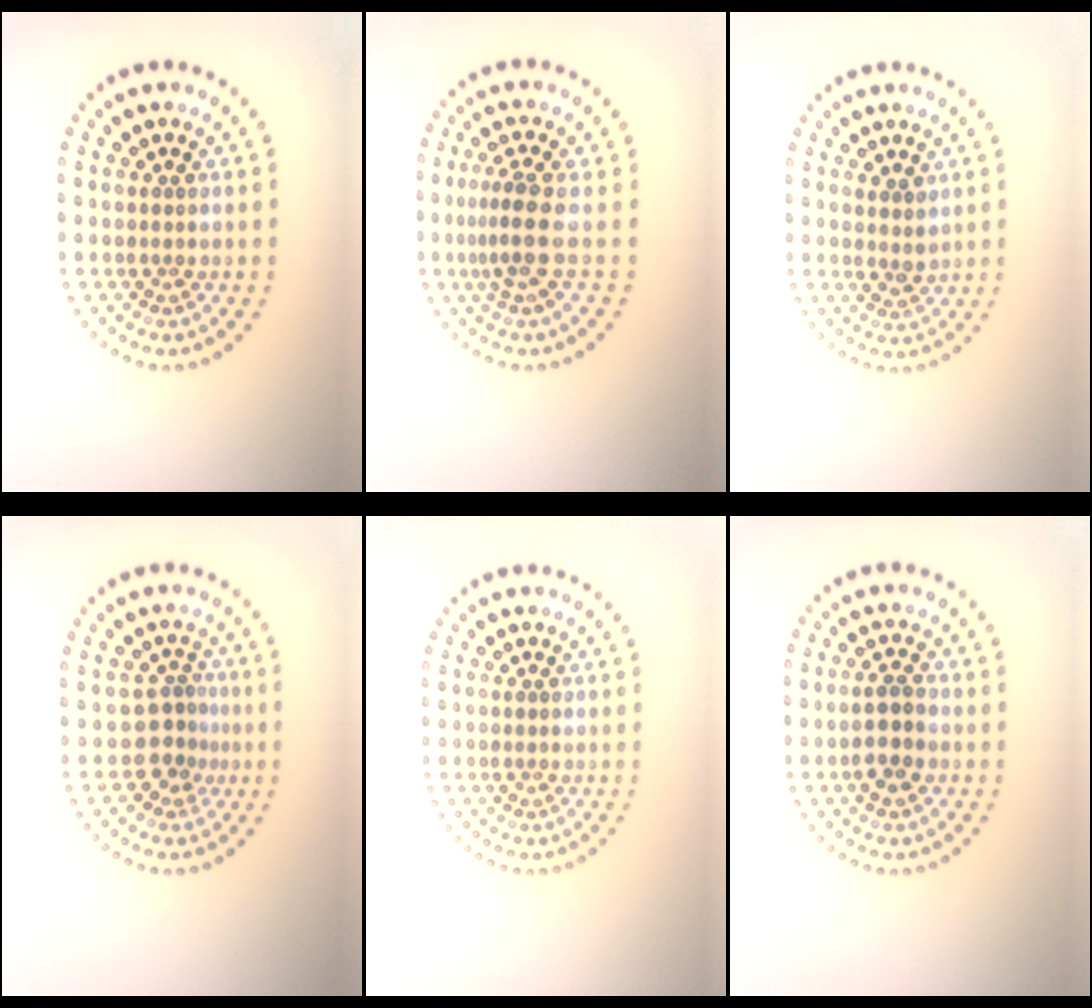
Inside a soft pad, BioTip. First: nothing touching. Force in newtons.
{"total": 2.8, "press": 1.9, "slide": 2.1}
{"total": 1.4, "press": 1.1, "slide": 0.8}
{"total": 2.5, "press": 1.7, "slide": 1.8}
{"total": 0.0}
{"total": 2.4, "press": 2.3, "slide": 0.6}